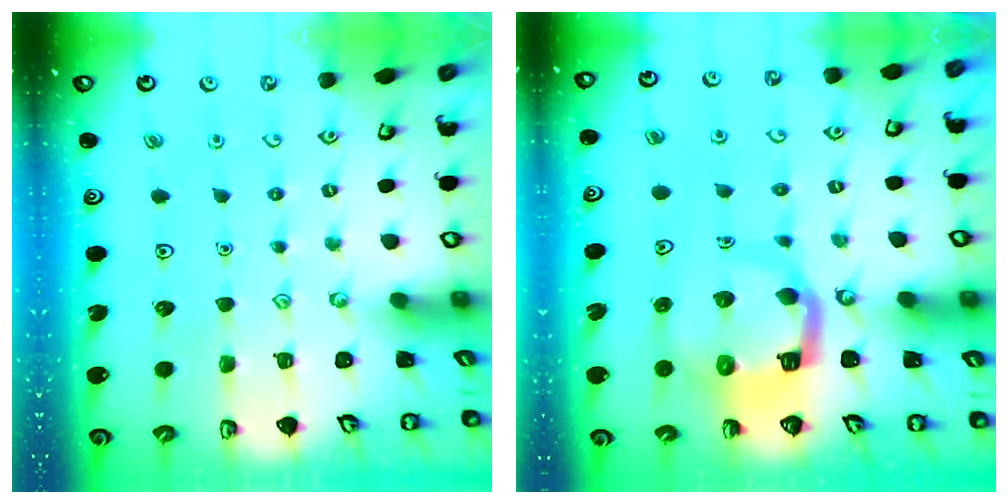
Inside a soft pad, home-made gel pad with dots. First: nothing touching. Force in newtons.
{"total": 10.2, "press": 10.1, "slide": 1.4}